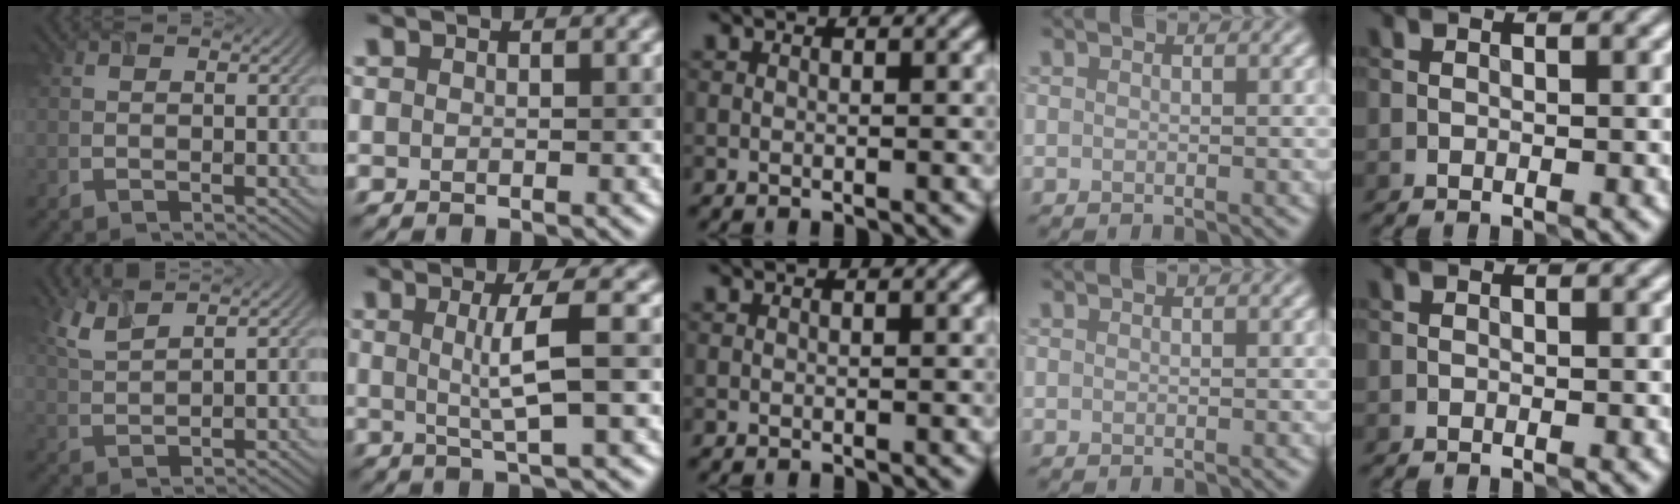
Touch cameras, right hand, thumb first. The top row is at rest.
{"thumb": {"total": 3.5, "force": [2.3, 0.7, 2.4], "torque": [-0.068, 0.004, 0.057]}, "index": {"total": 4.4, "force": [0.6, 0.4, 4.3], "torque": [-0.069, 0.008, 0.020]}}